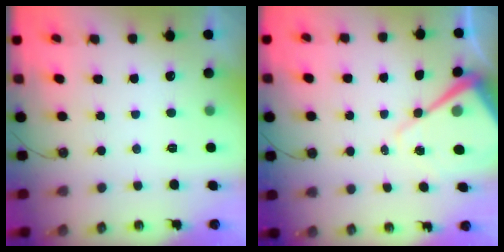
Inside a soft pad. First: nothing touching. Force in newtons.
{"total": 10.6, "press": 10.6, "slide": 0.9}